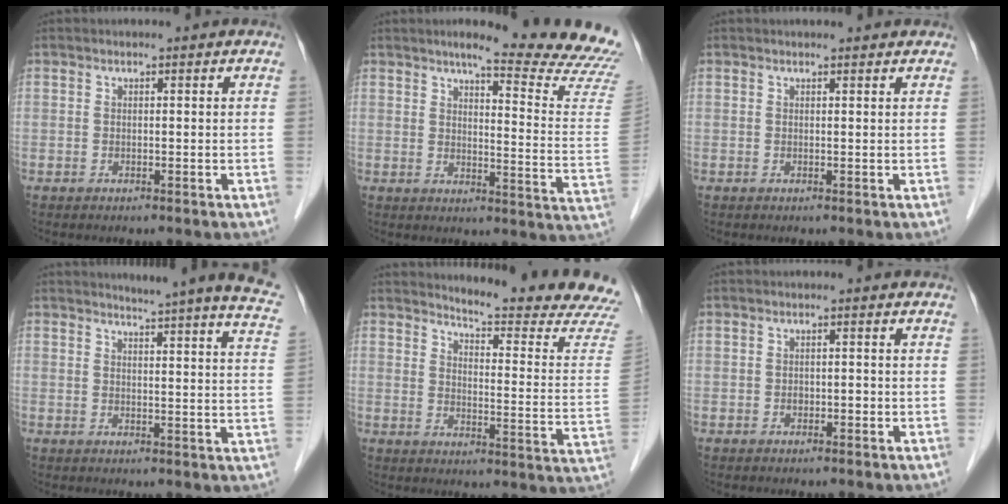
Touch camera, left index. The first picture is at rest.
{"total": 17.5, "force": [15.9, -0.9, 7.3], "torque": [-0.098, -0.106, 0.177]}
{"total": 3.2, "force": [3.0, 0.6, 0.9], "torque": [-0.014, 0.018, 0.032]}
{"total": 15.3, "force": [13.8, -0.2, 6.5], "torque": [-0.081, -0.060, 0.145]}
{"total": 16.5, "force": [16.0, -1.5, 3.7], "torque": [-0.057, -0.126, 0.181]}
{"total": 1.1, "force": [-0.4, 0.8, 0.7], "torque": [-0.011, 0.004, -0.006]}